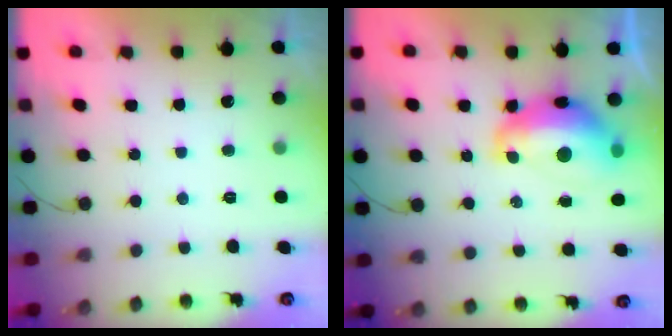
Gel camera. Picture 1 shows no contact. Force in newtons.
{"total": 13.1, "press": 13.0, "slide": 1.1}